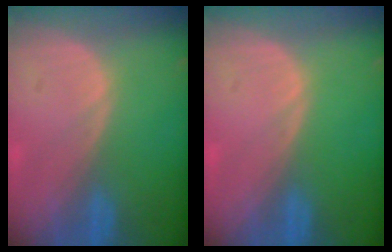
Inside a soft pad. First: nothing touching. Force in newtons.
{"total": 0.0}